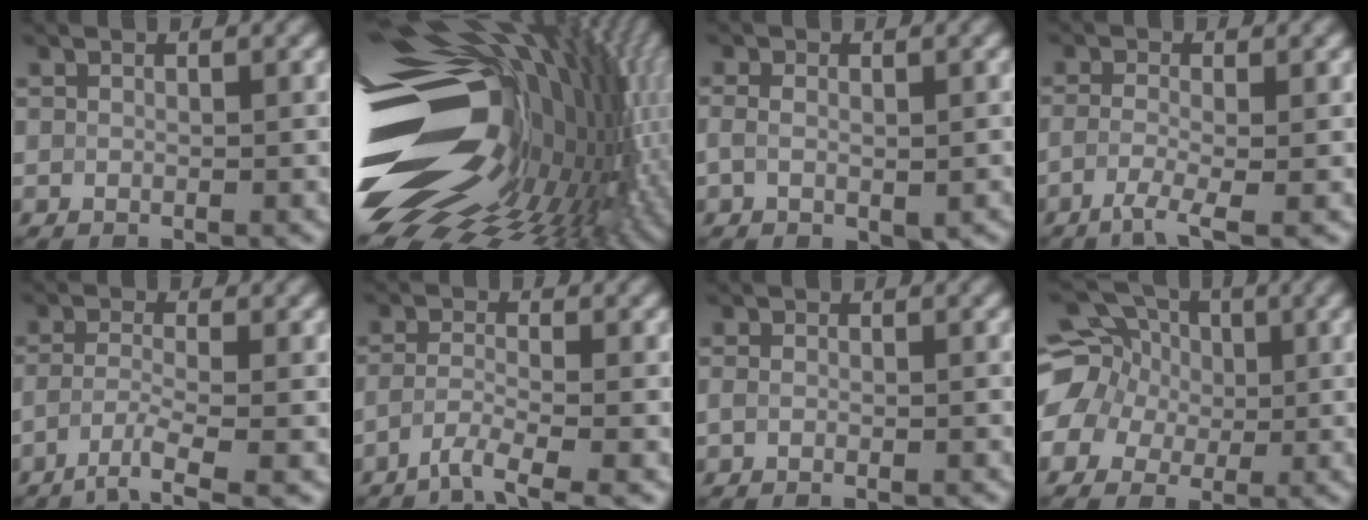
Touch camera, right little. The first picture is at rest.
{"total": 21.6, "force": [-2.8, 13.7, 16.4], "torque": [-0.277, -0.003, -0.057]}
{"total": 2.9, "force": [-1.4, 1.3, 2.1], "torque": [-0.038, -0.002, -0.012]}
{"total": 3.1, "force": [-2.1, 0.3, 2.2], "torque": [-0.035, 0.000, -0.049]}
{"total": 3.2, "force": [-2.5, 0.2, 2.0], "torque": [-0.031, 0.001, -0.054]}
{"total": 3.3, "force": [-2.8, 0.1, 1.7], "torque": [-0.027, 0.001, -0.061]}
{"total": 2.0, "force": [-1.4, 0.6, 1.3], "torque": [0.002, -0.001, -0.015]}
{"total": 11.0, "force": [2.1, 9.3, 5.5], "torque": [-0.136, 0.042, -0.004]}